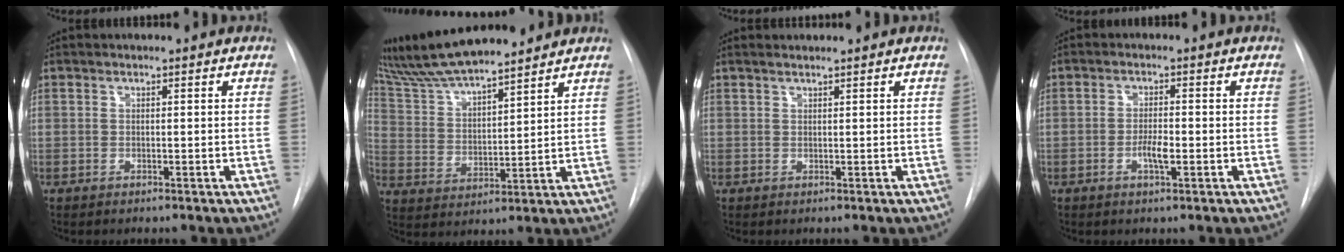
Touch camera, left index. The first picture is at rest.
{"total": 14.8, "force": [13.4, 1.8, 6.0], "torque": [-0.110, 0.015, 0.242]}
{"total": 1.2, "force": [1.1, -0.2, 0.3], "torque": [-0.007, 0.013, 0.026]}
{"total": 2.8, "force": [-0.9, 0.6, 2.6], "torque": [-0.048, 0.002, -0.016]}